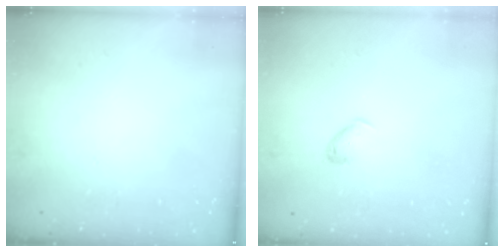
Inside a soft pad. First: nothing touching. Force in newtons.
{"total": 4.6, "press": 4.5, "slide": 0.9}